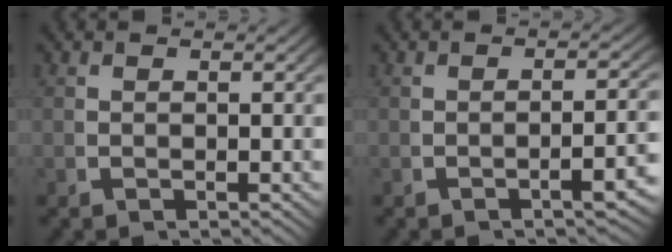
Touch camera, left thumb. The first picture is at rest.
{"total": 2.8, "force": [-1.4, 0.4, 2.4], "torque": [-0.033, 0.005, -0.019]}